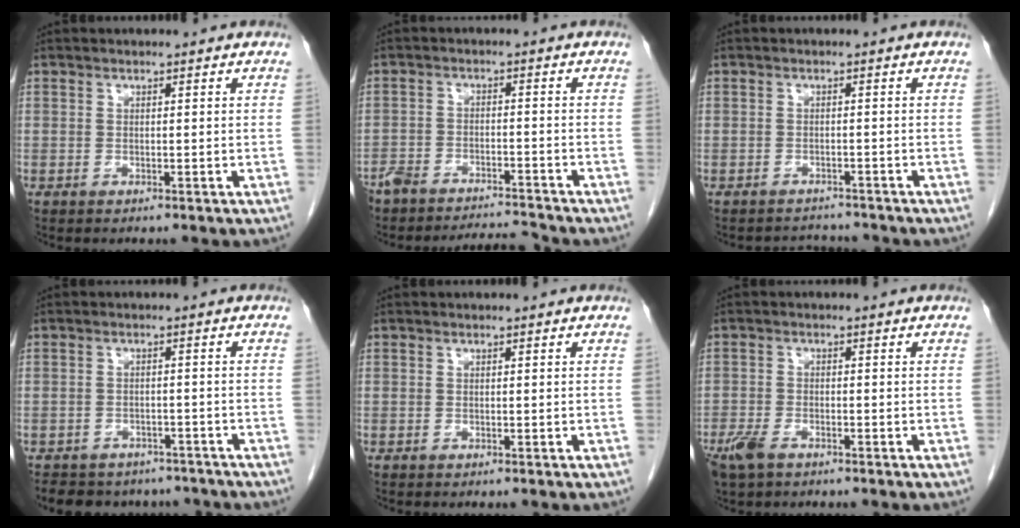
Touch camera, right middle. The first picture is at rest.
{"total": 7.6, "force": [-7.4, 0.7, 1.2], "torque": [-0.022, 0.012, -0.122]}
{"total": 3.0, "force": [-2.9, 0.8, -0.8], "torque": [0.017, -0.002, -0.042]}
{"total": 11.5, "force": [-9.8, 5.3, 2.8], "torque": [-0.050, 0.008, -0.116]}
{"total": 0.0}
{"total": 4.7, "force": [-3.3, 2.1, 2.7], "torque": [-0.061, -0.007, -0.059]}